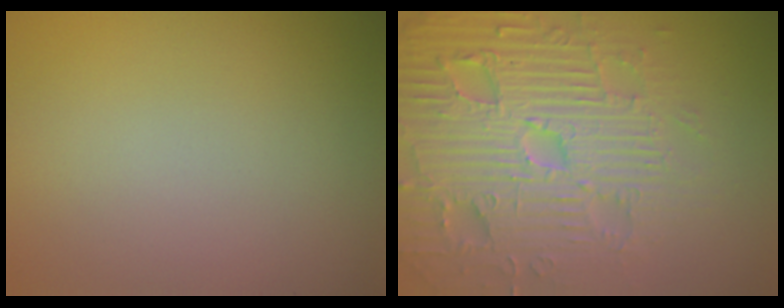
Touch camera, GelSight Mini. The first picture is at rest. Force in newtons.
{"total": 7.9, "press": 7.7, "slide": 1.8}